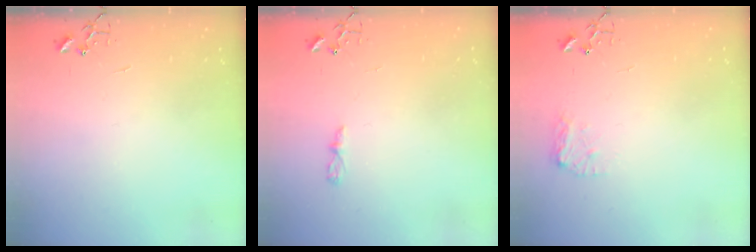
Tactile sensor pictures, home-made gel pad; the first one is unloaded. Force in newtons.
{"total": 4.4, "press": 4.4, "slide": 0.6}
{"total": 7.9, "press": 7.9, "slide": 0.3}